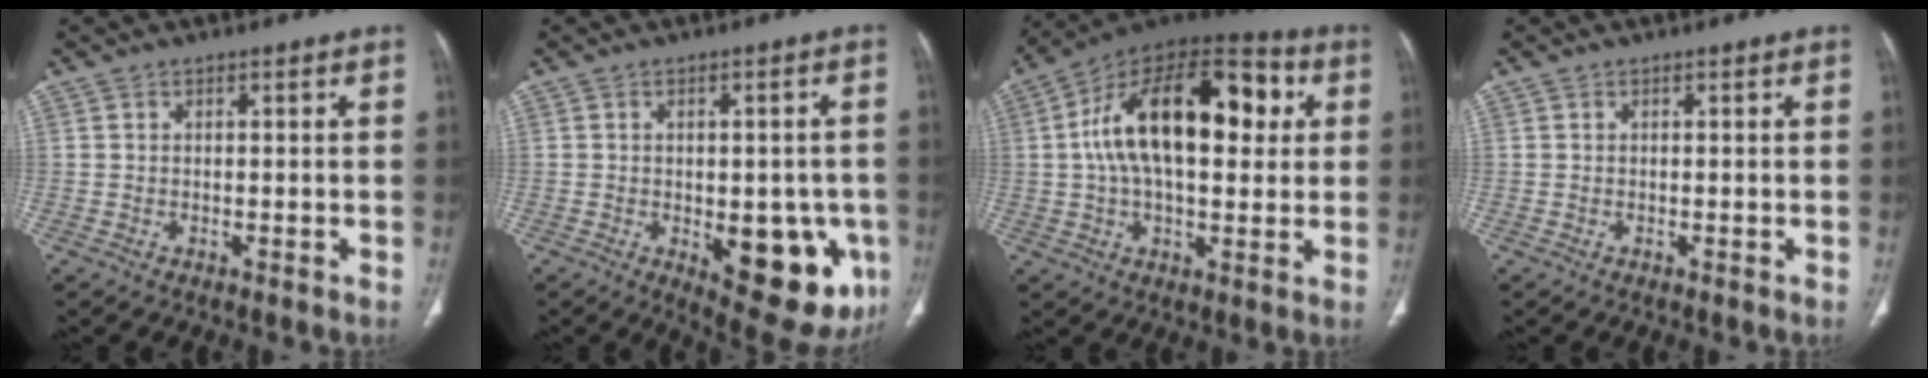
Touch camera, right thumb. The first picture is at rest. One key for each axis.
{"total": 16.4, "fx": -4.7, "fy": 7.8, "fz": 13.6, "tx": -0.136, "ty": -0.003, "tz": -0.038}
{"total": 24.7, "fx": 4.4, "fy": 12.7, "fz": 20.7, "tx": -0.325, "ty": 0.031, "tz": 0.060}
{"total": 0.0}